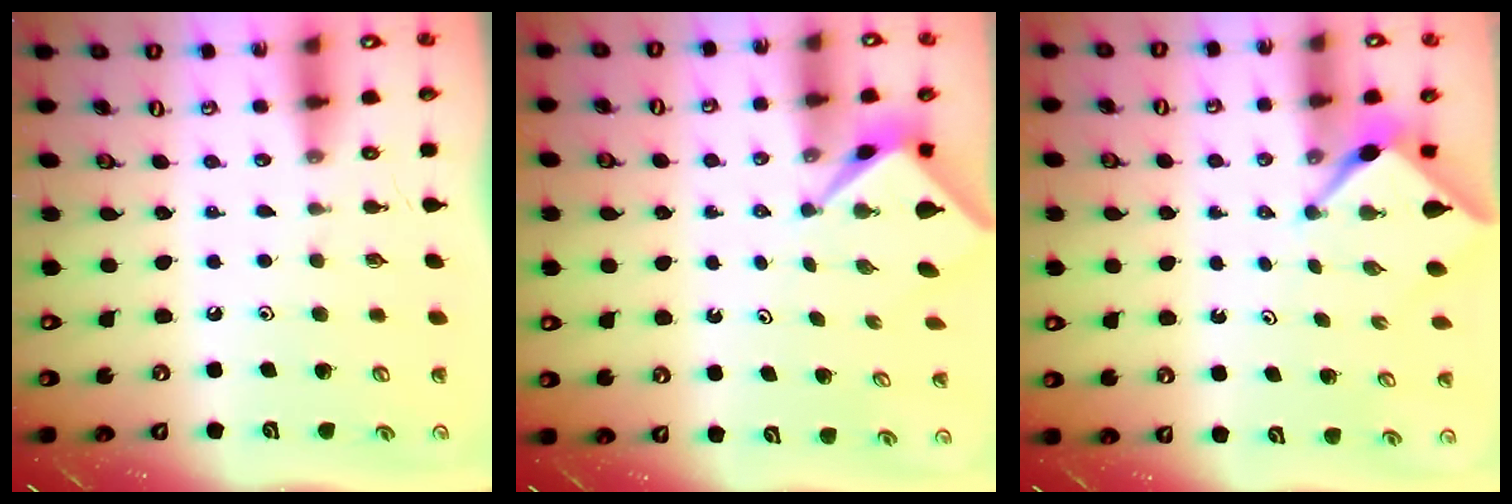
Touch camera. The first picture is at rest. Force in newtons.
{"total": 2.1, "press": 2.1, "slide": 0.2}
{"total": 2.4, "press": 2.4, "slide": 0.2}